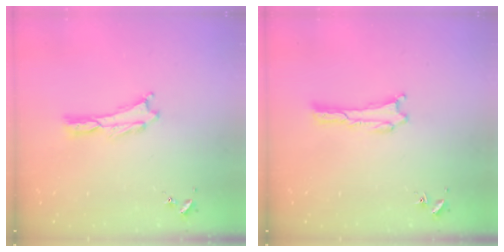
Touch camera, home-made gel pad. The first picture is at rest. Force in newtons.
{"total": 0.0}